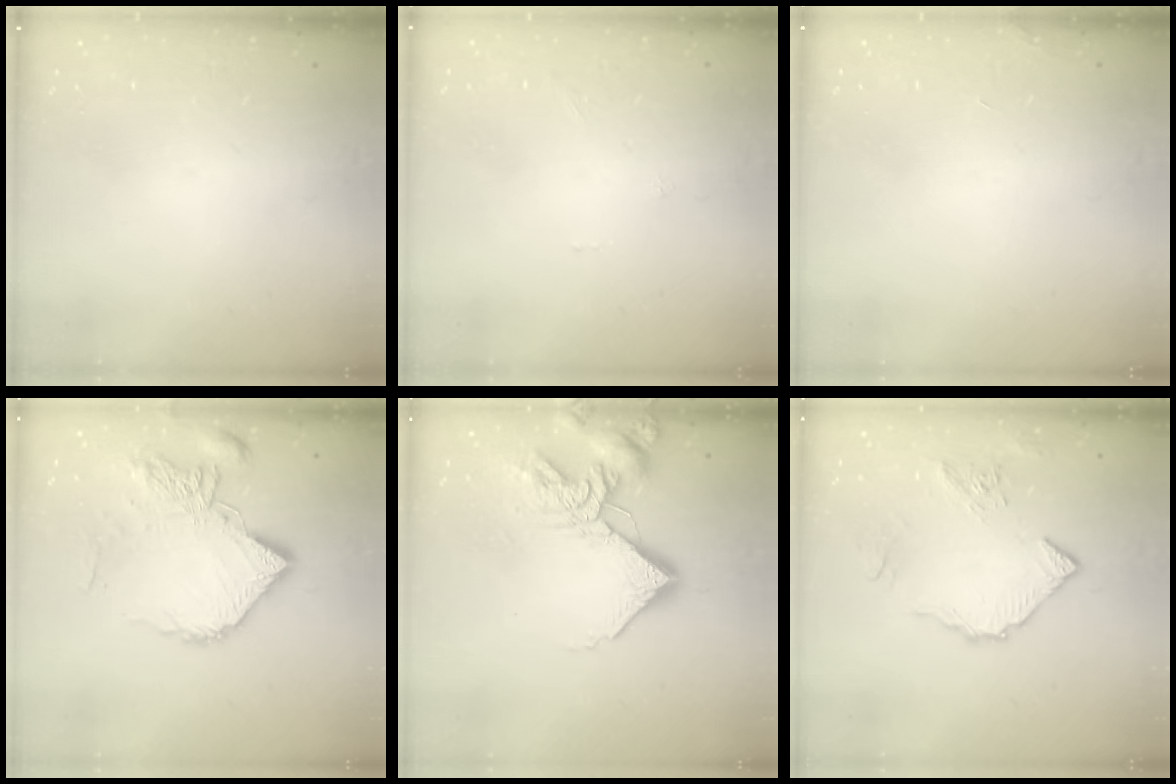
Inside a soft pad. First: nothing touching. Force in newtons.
{"total": 0.0}
{"total": 2.3, "press": 2.3, "slide": 0.1}
{"total": 14.1, "press": 14.0, "slide": 1.9}
{"total": 13.0, "press": 12.9, "slide": 1.6}
{"total": 10.1, "press": 10.0, "slide": 1.1}